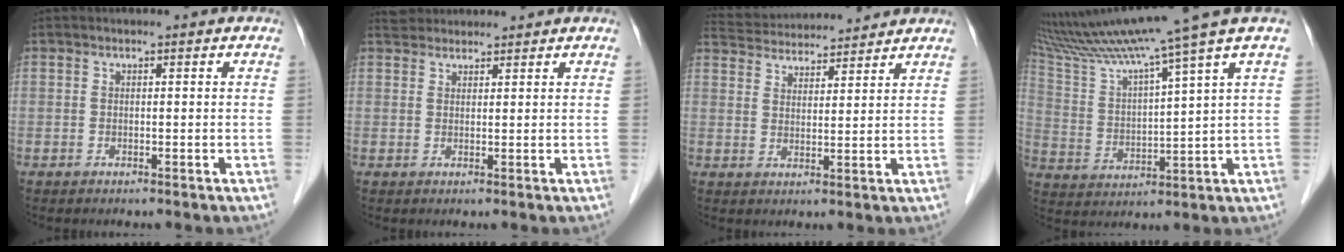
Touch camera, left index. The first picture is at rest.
{"total": 3.4, "force": [3.3, 1.1, 0.2], "torque": [-0.003, 0.031, 0.058]}
{"total": 12.9, "force": [12.3, 2.1, 3.3], "torque": [-0.064, 0.037, 0.195]}
{"total": 15.2, "force": [12.4, -3.2, 8.3], "torque": [-0.151, -0.012, 0.214]}